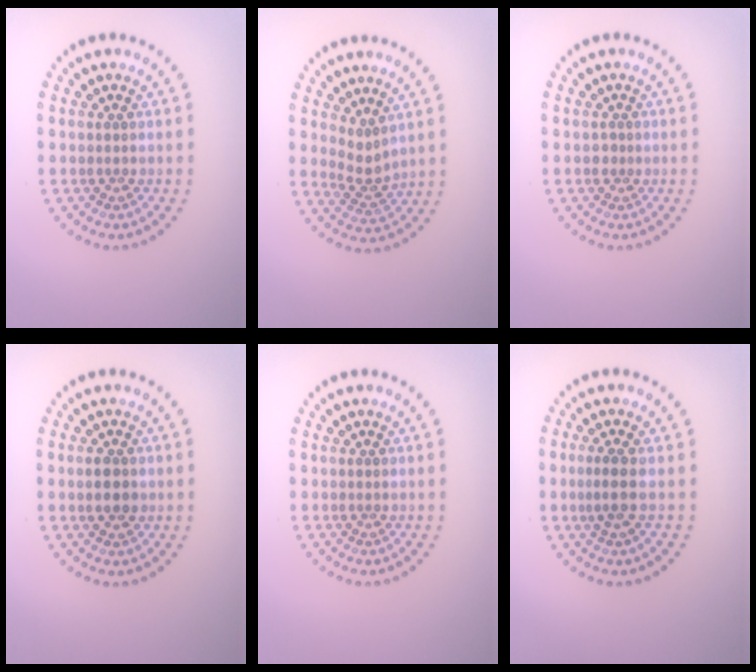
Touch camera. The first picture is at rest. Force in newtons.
{"total": 2.2, "press": 1.5, "slide": 1.6}
{"total": 0.7, "press": 0.5, "slide": 0.5}
{"total": 1.8, "press": 1.8, "slide": 0.1}
{"total": 0.0}
{"total": 2.0, "press": 1.6, "slide": 1.2}